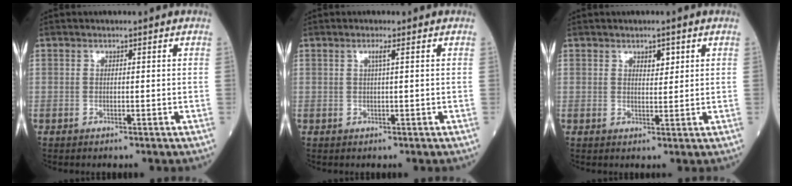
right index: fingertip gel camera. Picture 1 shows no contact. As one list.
[{"total": 1.2, "force": [0.4, -0.3, 1.1], "torque": [-0.024, 0.000, 0.007]}, {"total": 2.3, "force": [1.2, 1.0, 1.6], "torque": [-0.023, -0.001, 0.020]}]